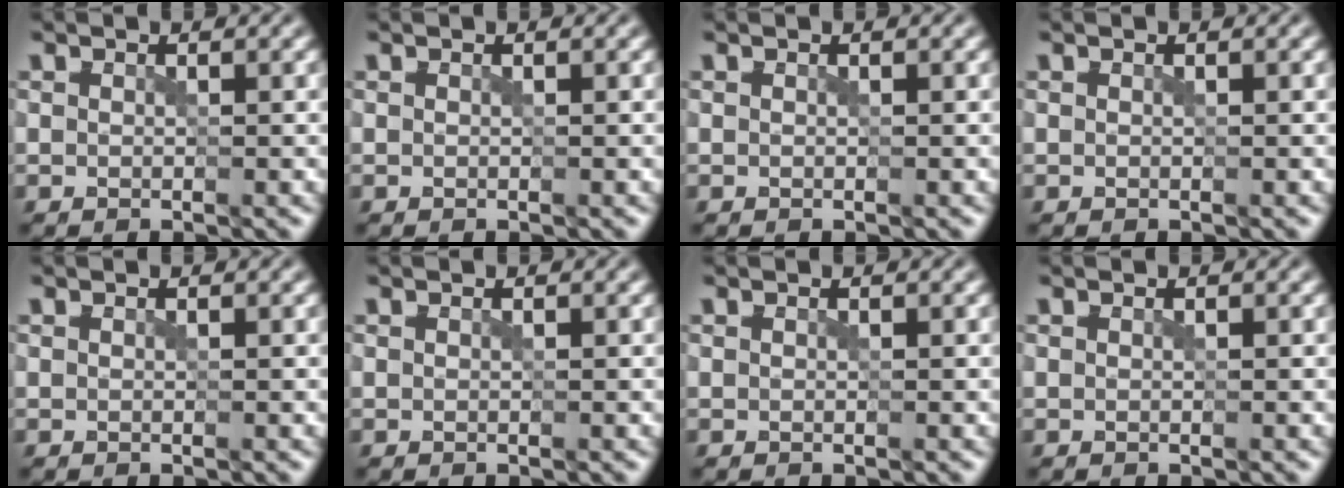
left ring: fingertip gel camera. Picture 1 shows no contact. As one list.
[{"total": 0.0}, {"total": 0.0}, {"total": 0.0}, {"total": 0.0}, {"total": 0.0}, {"total": 0.0}, {"total": 0.0}]